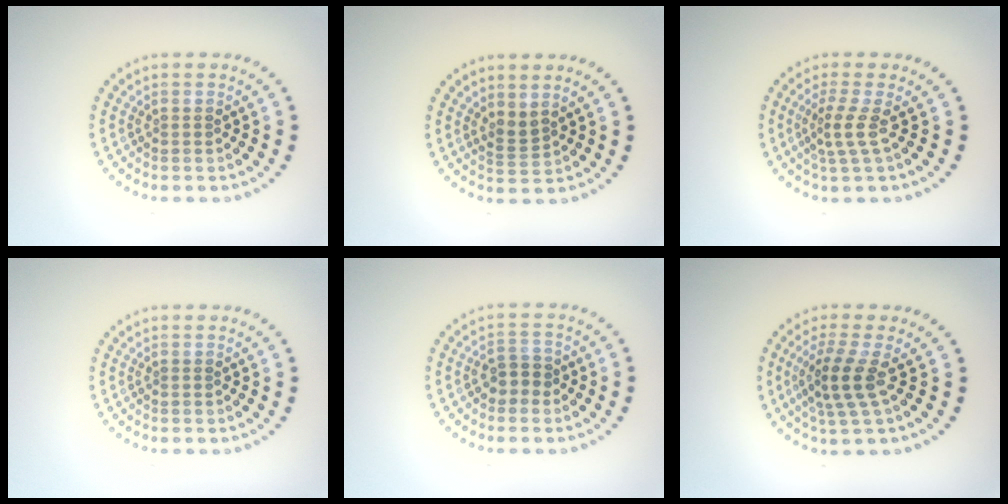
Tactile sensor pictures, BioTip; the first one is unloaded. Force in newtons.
{"total": 1.6, "press": 1.2, "slide": 1.1}
{"total": 2.3, "press": 1.5, "slide": 1.7}
{"total": 0.0}
{"total": 2.0, "press": 1.9, "slide": 0.6}
{"total": 3.5, "press": 2.9, "slide": 2.0}